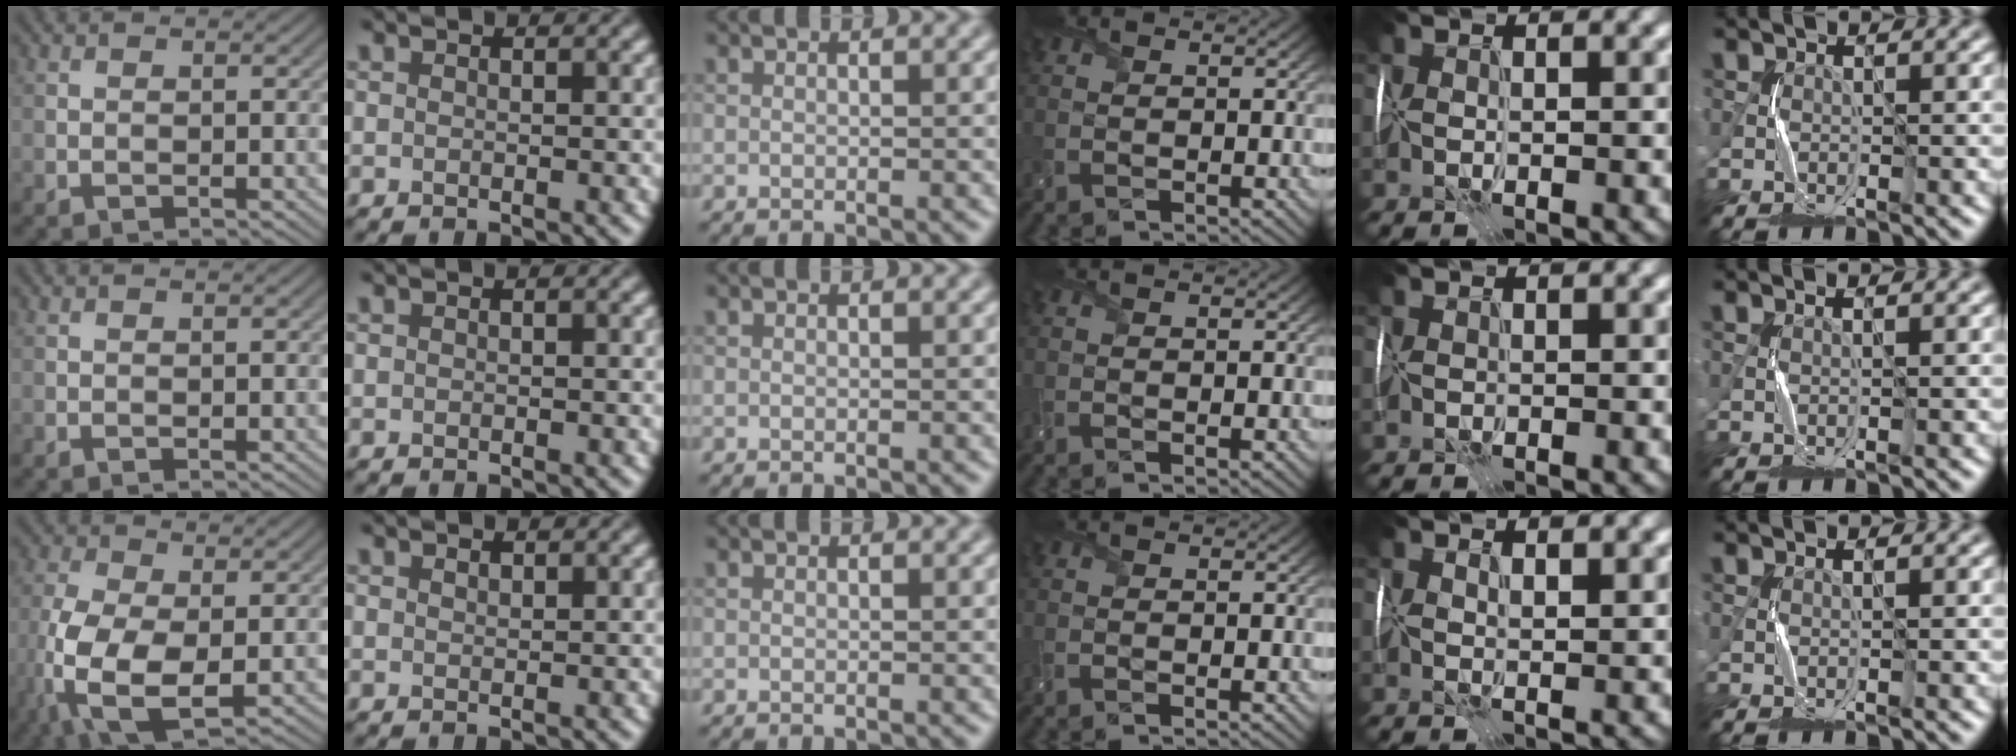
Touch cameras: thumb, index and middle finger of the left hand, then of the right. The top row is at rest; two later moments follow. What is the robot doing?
{"motion": "wrap", "object": "felt sheet"}